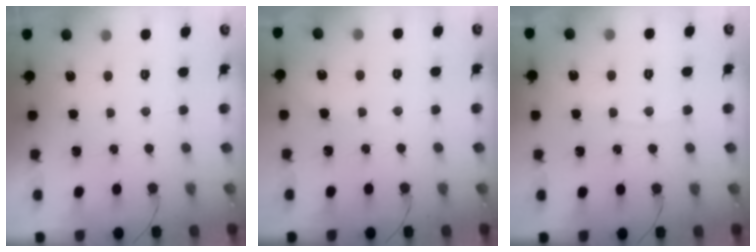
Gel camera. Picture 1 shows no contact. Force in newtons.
{"total": 4.7, "press": 4.7, "slide": 0.7}
{"total": 3.9, "press": 3.9, "slide": 0.6}